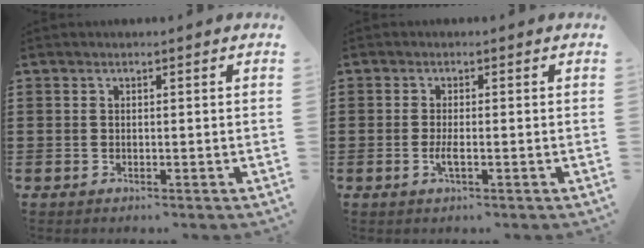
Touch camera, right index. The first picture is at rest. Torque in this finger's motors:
{"motor_torque": [1.41, 0.72, 0.36, 0.07]}